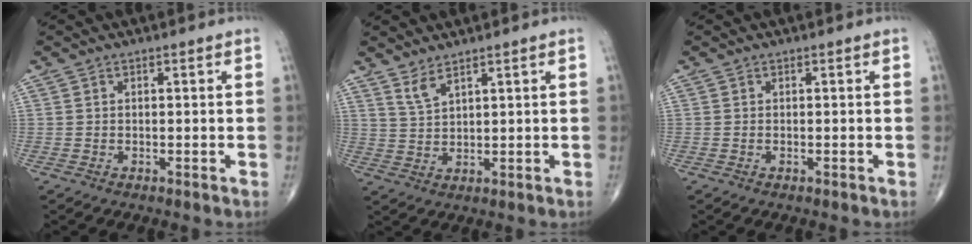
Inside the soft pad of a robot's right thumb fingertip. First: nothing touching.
{"total": 3.3, "force": [2.6, 0.6, 1.9], "torque": [-0.040, -0.022, 0.059]}
{"total": 0.0}